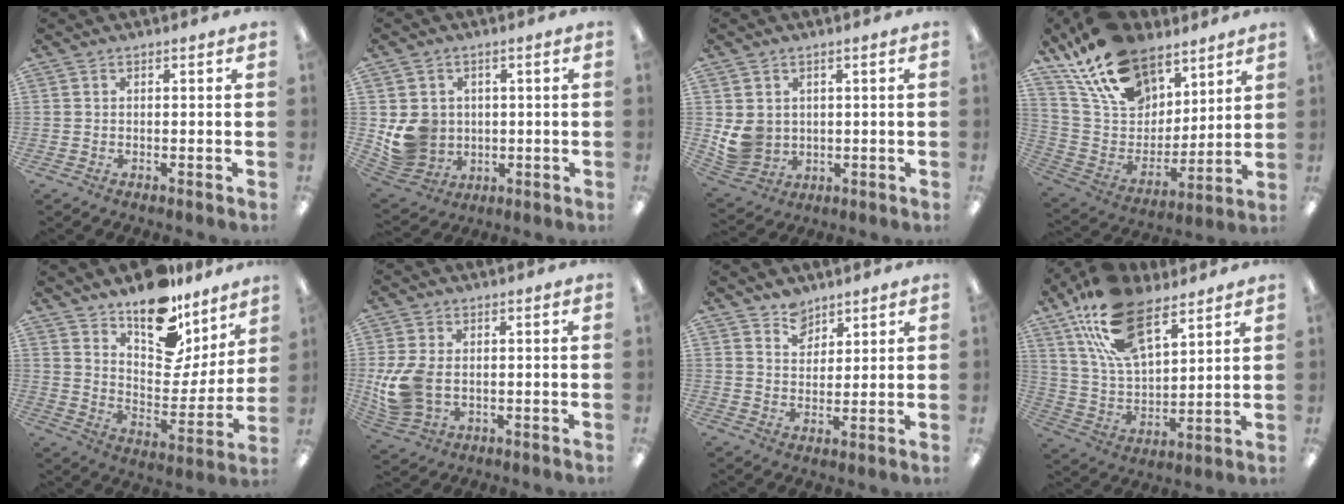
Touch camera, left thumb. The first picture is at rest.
{"total": 8.8, "force": [0.4, 8.3, 2.7], "torque": [-0.066, 0.003, 0.019]}
{"total": 7.0, "force": [1.3, 6.5, 2.3], "torque": [-0.061, -0.003, 0.032]}
{"total": 20.6, "force": [14.6, 11.6, 8.8], "torque": [-0.178, -0.080, 0.273]}
{"total": 15.9, "force": [12.6, 7.4, 6.2], "torque": [-0.094, -0.103, 0.225]}
{"total": 9.9, "force": [-0.4, 6.8, 7.1], "torque": [-0.157, -0.002, -0.004]}
{"total": 5.9, "force": [4.7, 3.4, 0.7], "torque": [-0.008, -0.026, 0.088]}
{"total": 21.0, "force": [12.6, 10.7, 12.9], "torque": [-0.245, -0.047, 0.228]}